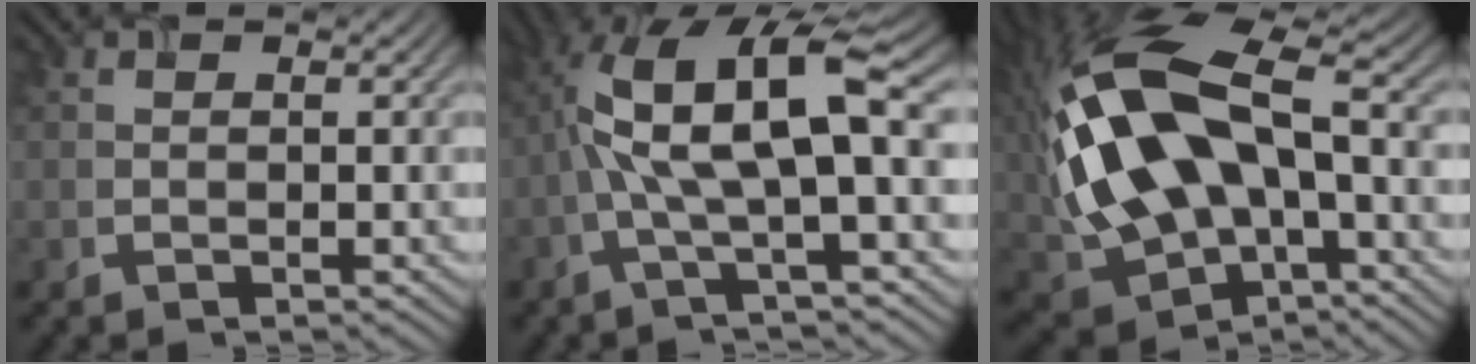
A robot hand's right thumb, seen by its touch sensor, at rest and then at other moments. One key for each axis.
{"total": 11.0, "fx": 0.4, "fy": 2.8, "fz": 10.7, "tx": -0.199, "ty": 0.011, "tz": 0.002}
{"total": 18.9, "fx": 1.1, "fy": 11.0, "fz": 15.4, "tx": -0.353, "ty": -0.015, "tz": 0.031}